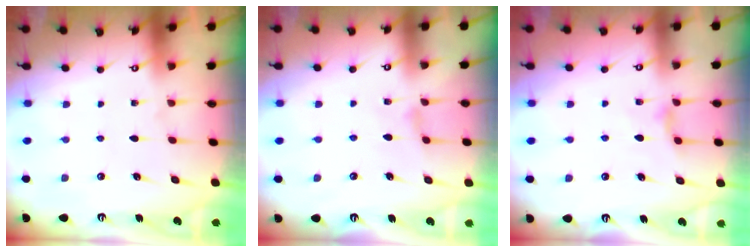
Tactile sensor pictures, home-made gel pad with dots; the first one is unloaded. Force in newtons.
{"total": 1.4, "press": 1.4, "slide": 0.4}
{"total": 2.7, "press": 2.7, "slide": 0.5}